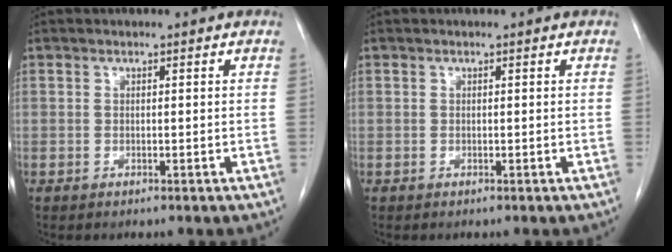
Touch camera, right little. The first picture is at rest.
{"total": 0.0}